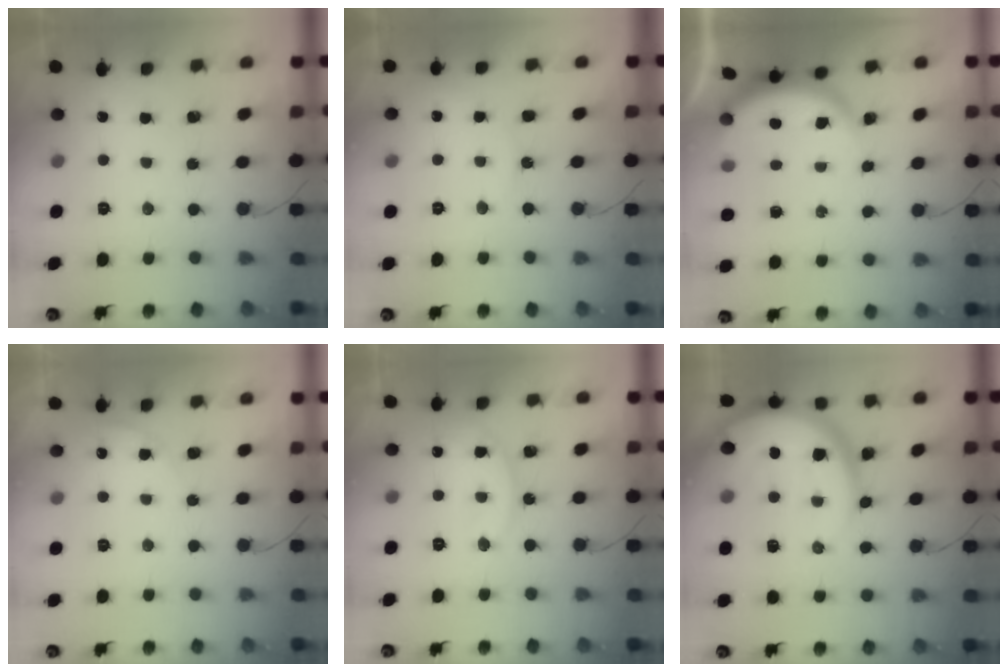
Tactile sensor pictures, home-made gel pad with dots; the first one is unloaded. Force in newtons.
{"total": 5.0, "press": 5.0, "slide": 0.6}
{"total": 3.7, "press": 3.7, "slide": 0.2}
{"total": 3.3, "press": 3.3, "slide": 0.2}
{"total": 10.9, "press": 10.9, "slide": 0.7}
{"total": 15.2, "press": 15.1, "slide": 1.8}